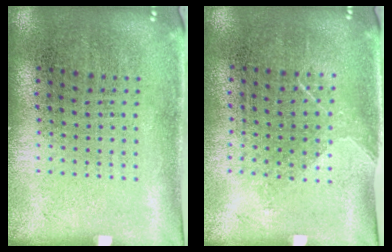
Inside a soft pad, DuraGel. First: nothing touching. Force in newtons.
{"total": 1.2, "press": 1.0, "slide": 0.8}